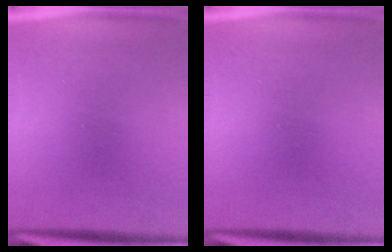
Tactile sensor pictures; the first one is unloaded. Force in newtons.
{"total": 0.0}